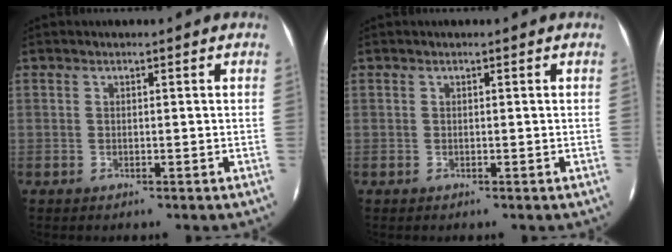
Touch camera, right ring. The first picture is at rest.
{"total": 0.0}